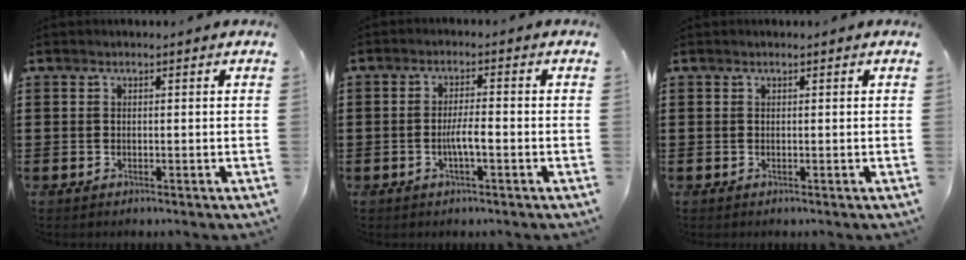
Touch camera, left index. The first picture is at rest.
{"total": 3.4, "force": [-1.1, 0.7, 3.2], "torque": [-0.070, -0.003, -0.026]}
{"total": 0.0}